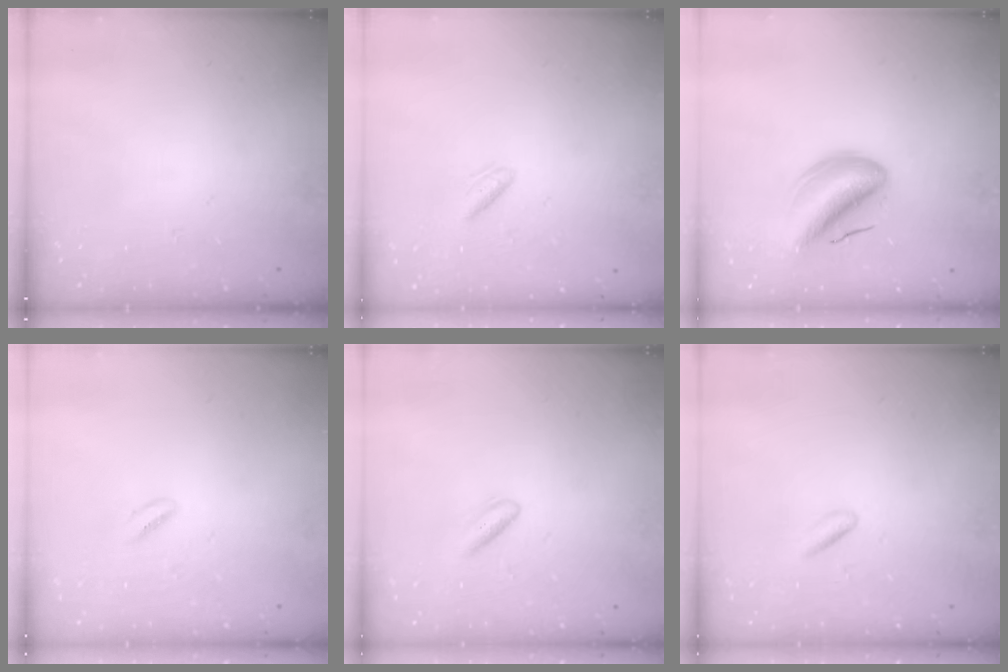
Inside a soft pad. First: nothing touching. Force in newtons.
{"total": 1.6, "press": 1.3, "slide": 0.9}
{"total": 9.4, "press": 8.9, "slide": 2.9}
{"total": 1.1, "press": 0.9, "slide": 0.5}
{"total": 3.2, "press": 2.9, "slide": 1.4}
{"total": 1.4, "press": 1.3, "slide": 0.7}